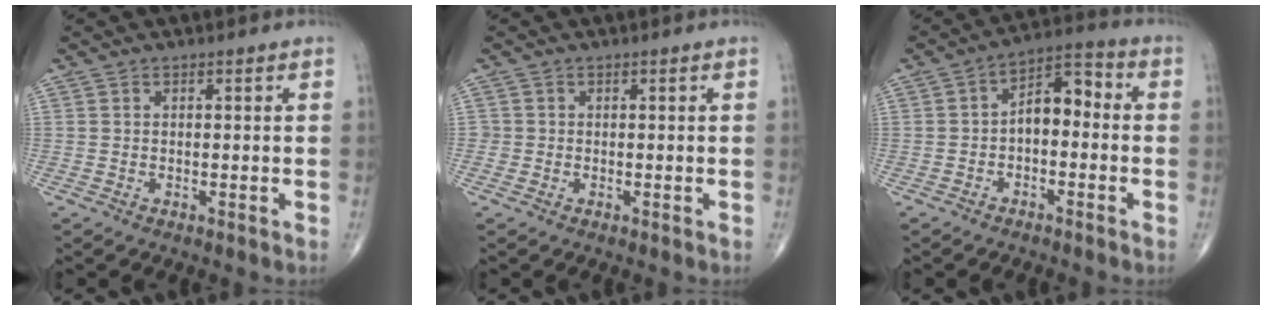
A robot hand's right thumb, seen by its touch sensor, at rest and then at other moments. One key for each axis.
{"total": 1.1, "fx": -0.3, "fy": 1.1, "fz": 0.0, "tx": 0.007, "ty": 0.006, "tz": -0.009}
{"total": 7.7, "fx": -0.9, "fy": 4.6, "fz": 6.1, "tx": -0.077, "ty": 0.041, "tz": -0.029}